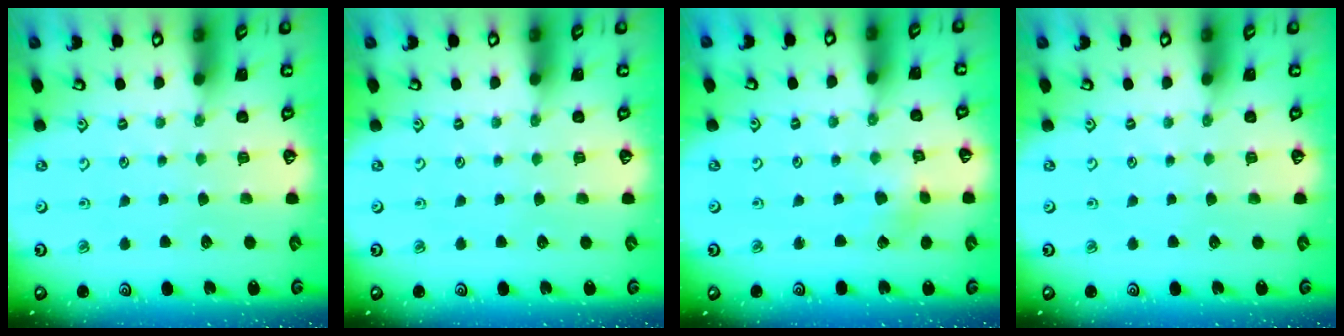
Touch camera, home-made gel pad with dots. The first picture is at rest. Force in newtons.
{"total": 0.0}
{"total": 1.5, "press": 1.5, "slide": 0.2}
{"total": 0.0}